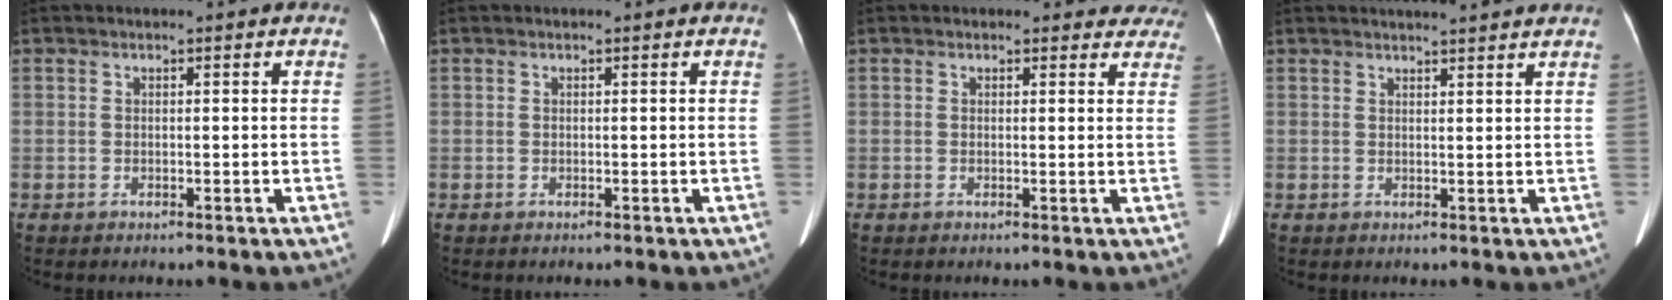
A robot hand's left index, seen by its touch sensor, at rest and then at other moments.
{"total": 0.0}
{"total": 5.9, "force": [5.3, 2.6, 0.1], "torque": [0.037, -0.009, 0.026]}
{"total": 6.8, "force": [6.3, -0.4, 2.4], "torque": [-0.031, 0.019, 0.066]}